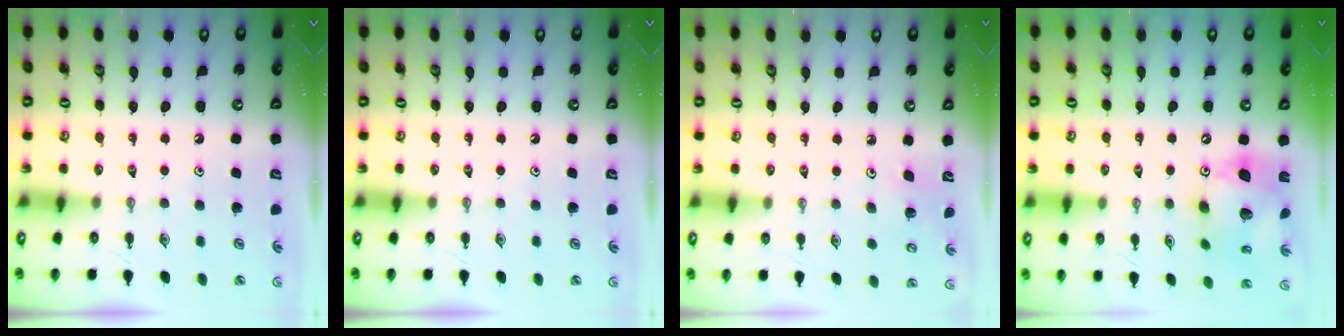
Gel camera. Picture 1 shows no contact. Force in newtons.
{"total": 0.0}
{"total": 4.5, "press": 4.5, "slide": 0.2}
{"total": 15.1, "press": 15.0, "slide": 1.6}